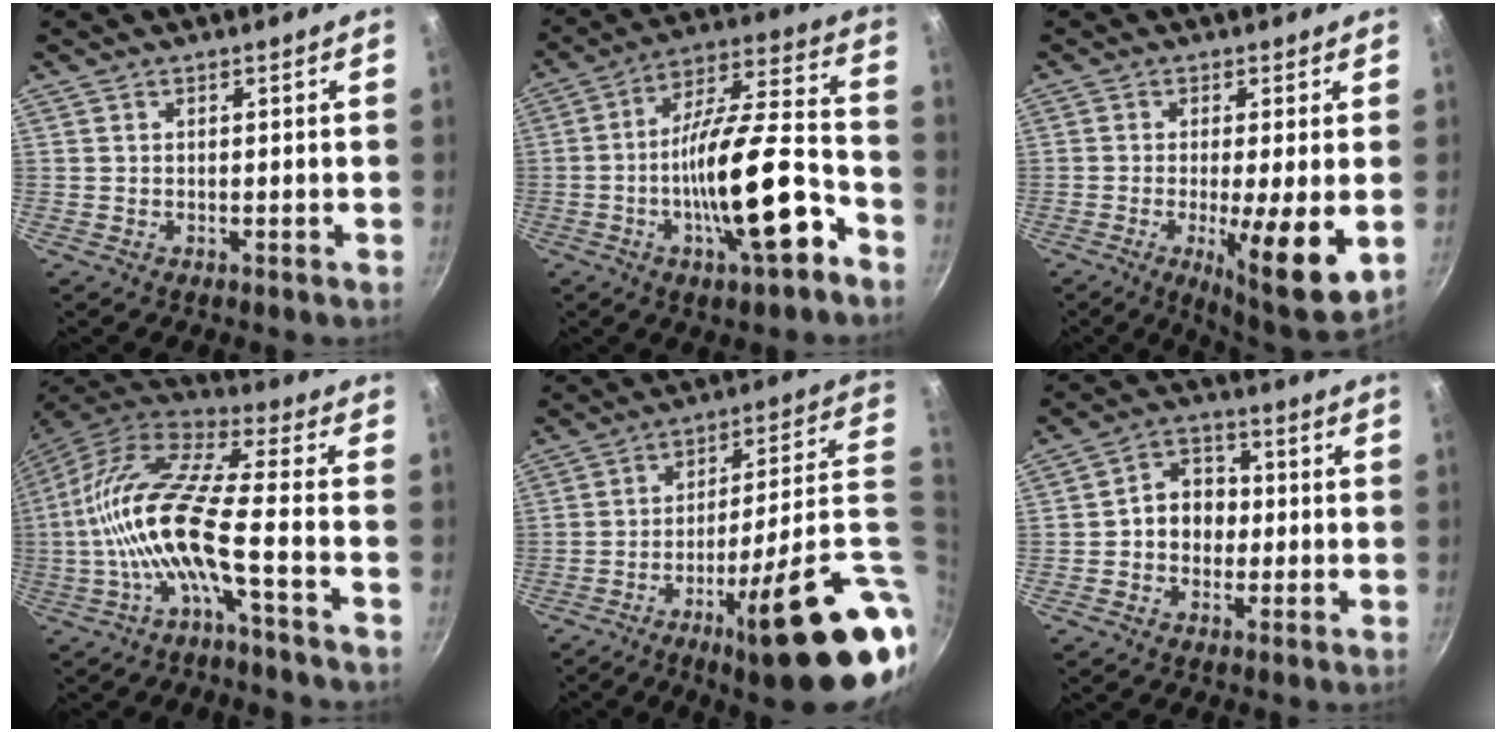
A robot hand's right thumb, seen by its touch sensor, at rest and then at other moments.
{"total": 19.6, "force": [-7.9, 5.8, 17.0], "torque": [-0.248, 0.056, -0.133]}
{"total": 12.2, "force": [-2.1, 2.0, 11.9], "torque": [-0.179, -0.015, -0.026]}
{"total": 15.8, "force": [-4.5, 3.4, 14.8], "torque": [-0.297, 0.044, -0.098]}
{"total": 26.2, "force": [-8.4, 4.8, 24.3], "torque": [-0.296, 0.030, -0.124]}
{"total": 7.9, "force": [-0.5, 6.6, 4.4], "torque": [-0.029, 0.020, -0.019]}